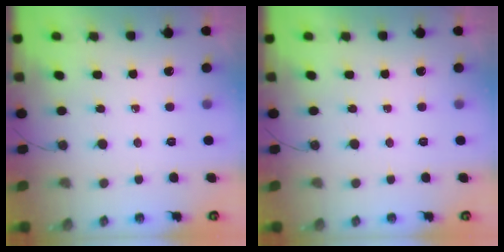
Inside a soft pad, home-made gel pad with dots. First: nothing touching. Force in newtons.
{"total": 0.0}